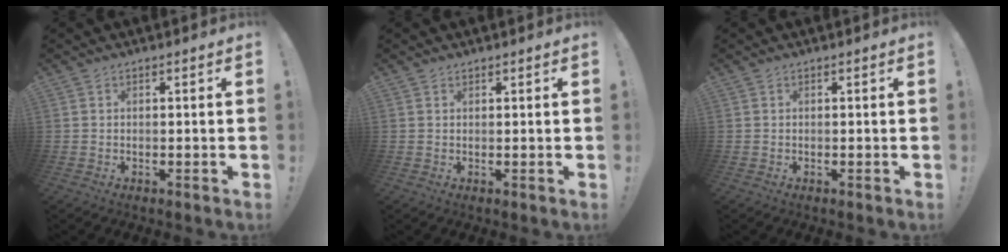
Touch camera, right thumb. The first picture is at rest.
{"total": 0.8, "force": [0.7, 0.1, -0.2], "torque": [0.010, -0.006, 0.015]}
{"total": 0.0}